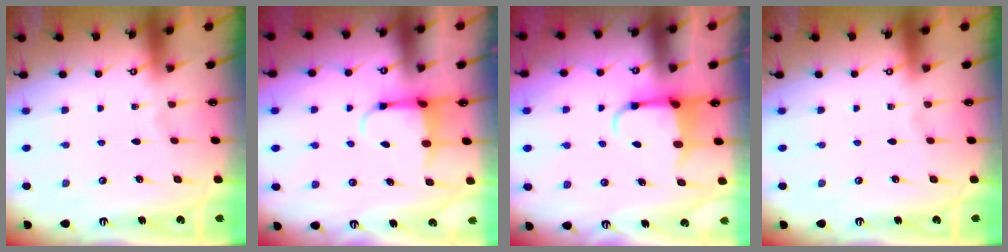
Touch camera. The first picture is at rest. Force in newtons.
{"total": 3.9, "press": 3.7, "slide": 1.0}
{"total": 4.0, "press": 3.8, "slide": 1.0}
{"total": 0.0}